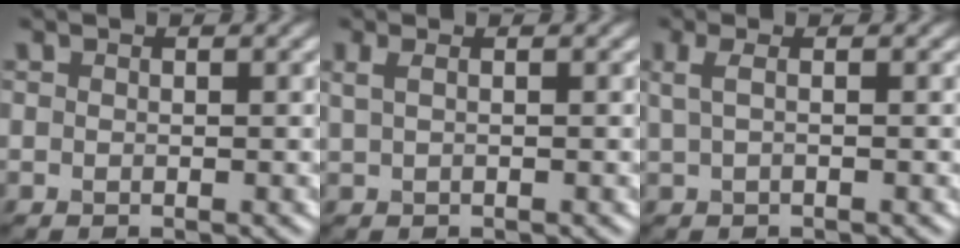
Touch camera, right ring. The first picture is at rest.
{"total": 1.5, "force": [0.7, 0.6, 1.2], "torque": [-0.026, -0.002, 0.008]}
{"total": 1.7, "force": [0.5, 0.6, 1.6], "torque": [-0.035, 0.000, 0.006]}